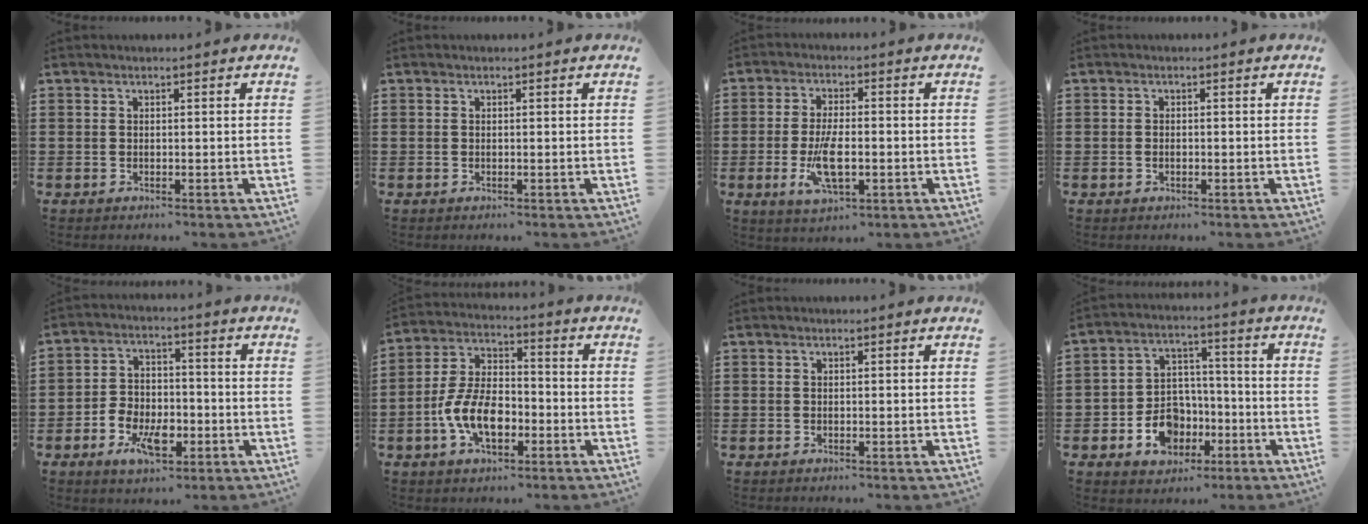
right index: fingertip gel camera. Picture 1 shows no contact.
{"total": 0.0}
{"total": 7.2, "force": [-1.7, 2.7, 6.5], "torque": [-0.144, -0.012, -0.032]}
{"total": 0.7, "force": [-0.2, 0.4, 0.5], "torque": [-0.013, 0.000, -0.005]}
{"total": 6.9, "force": [-3.0, 4.2, 4.6], "torque": [-0.090, 0.004, -0.058]}
{"total": 9.3, "force": [-3.2, 5.2, 7.0], "torque": [-0.167, 0.001, -0.065]}
{"total": 0.0}
{"total": 8.5, "force": [-3.7, 6.6, 3.9], "torque": [-0.077, 0.026, -0.062]}